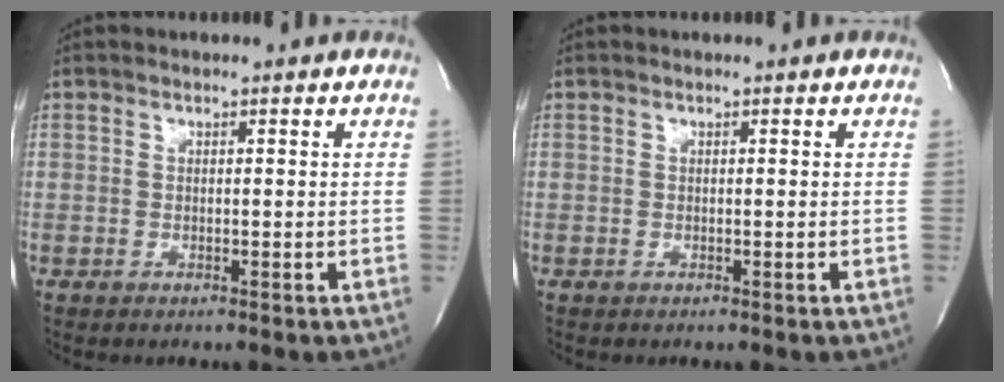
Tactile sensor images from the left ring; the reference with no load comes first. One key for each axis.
{"total": 0.0}